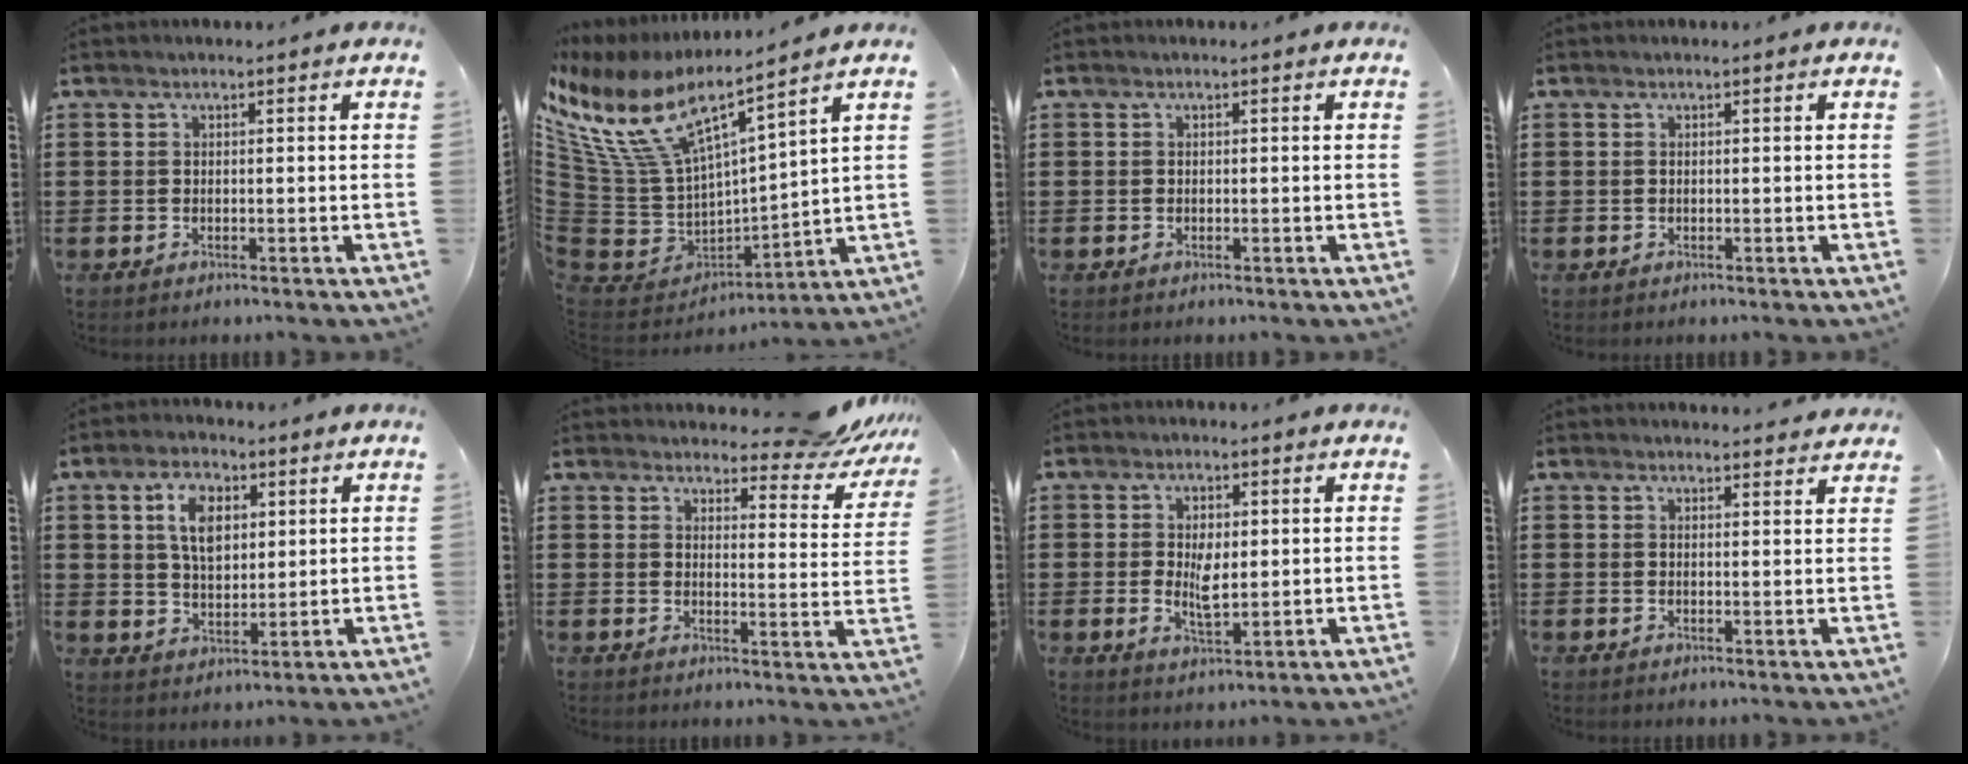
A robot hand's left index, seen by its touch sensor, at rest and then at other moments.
{"total": 11.7, "force": [7.7, 4.5, 7.5], "torque": [-0.201, -0.058, 0.132]}
{"total": 0.0}
{"total": 0.0}
{"total": 6.8, "force": [2.7, 4.0, 4.8], "torque": [-0.093, 0.008, 0.044]}
{"total": 6.9, "force": [6.4, 1.1, 2.5], "torque": [-0.043, -0.041, 0.110]}
{"total": 4.5, "force": [0.3, 2.1, 4.0], "torque": [-0.070, 0.002, 0.003]}
{"total": 2.2, "force": [2.2, 0.1, 0.2], "torque": [-0.002, -0.007, 0.040]}